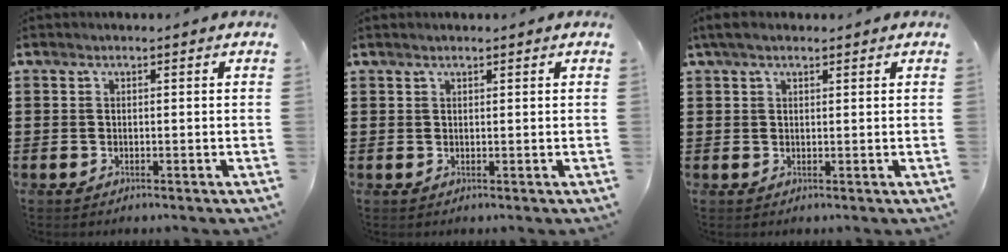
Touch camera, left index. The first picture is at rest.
{"total": 0.7, "force": [0.6, 0.1, 0.4], "torque": [-0.008, 0.001, 0.011]}
{"total": 2.3, "force": [1.4, 0.8, 1.6], "torque": [-0.033, 0.006, 0.026]}